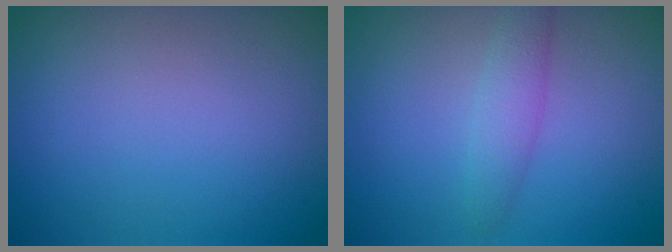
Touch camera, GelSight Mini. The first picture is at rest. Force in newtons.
{"total": 2.2, "press": 2.2, "slide": 0.0}